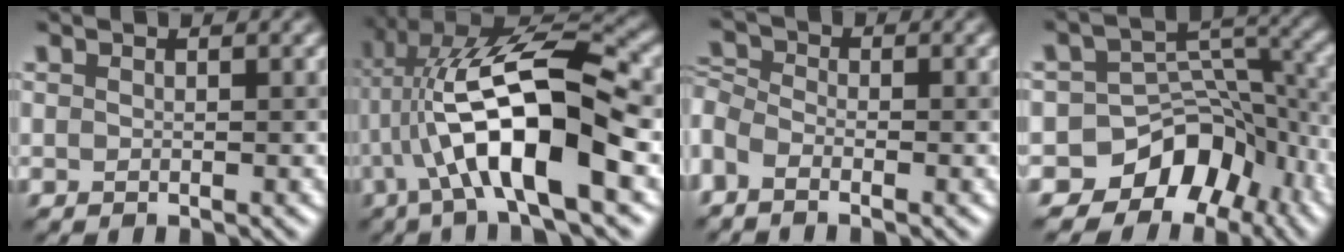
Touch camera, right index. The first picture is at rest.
{"total": 12.3, "force": [-2.0, 3.9, 11.5], "torque": [-0.211, 0.020, -0.042]}
{"total": 2.8, "force": [-1.3, 1.7, 1.8], "torque": [-0.047, 0.001, -0.030]}
{"total": 8.5, "force": [-5.2, 6.0, 3.0], "torque": [-0.023, 0.021, -0.087]}